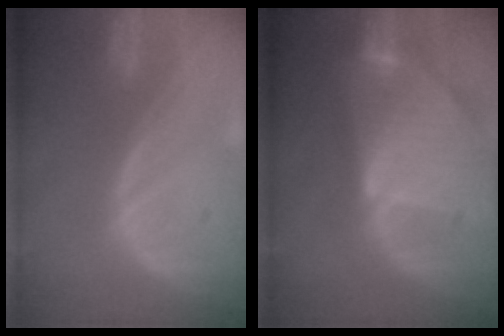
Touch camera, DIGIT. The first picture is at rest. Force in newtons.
{"total": 9.5, "press": 8.3, "slide": 4.7}